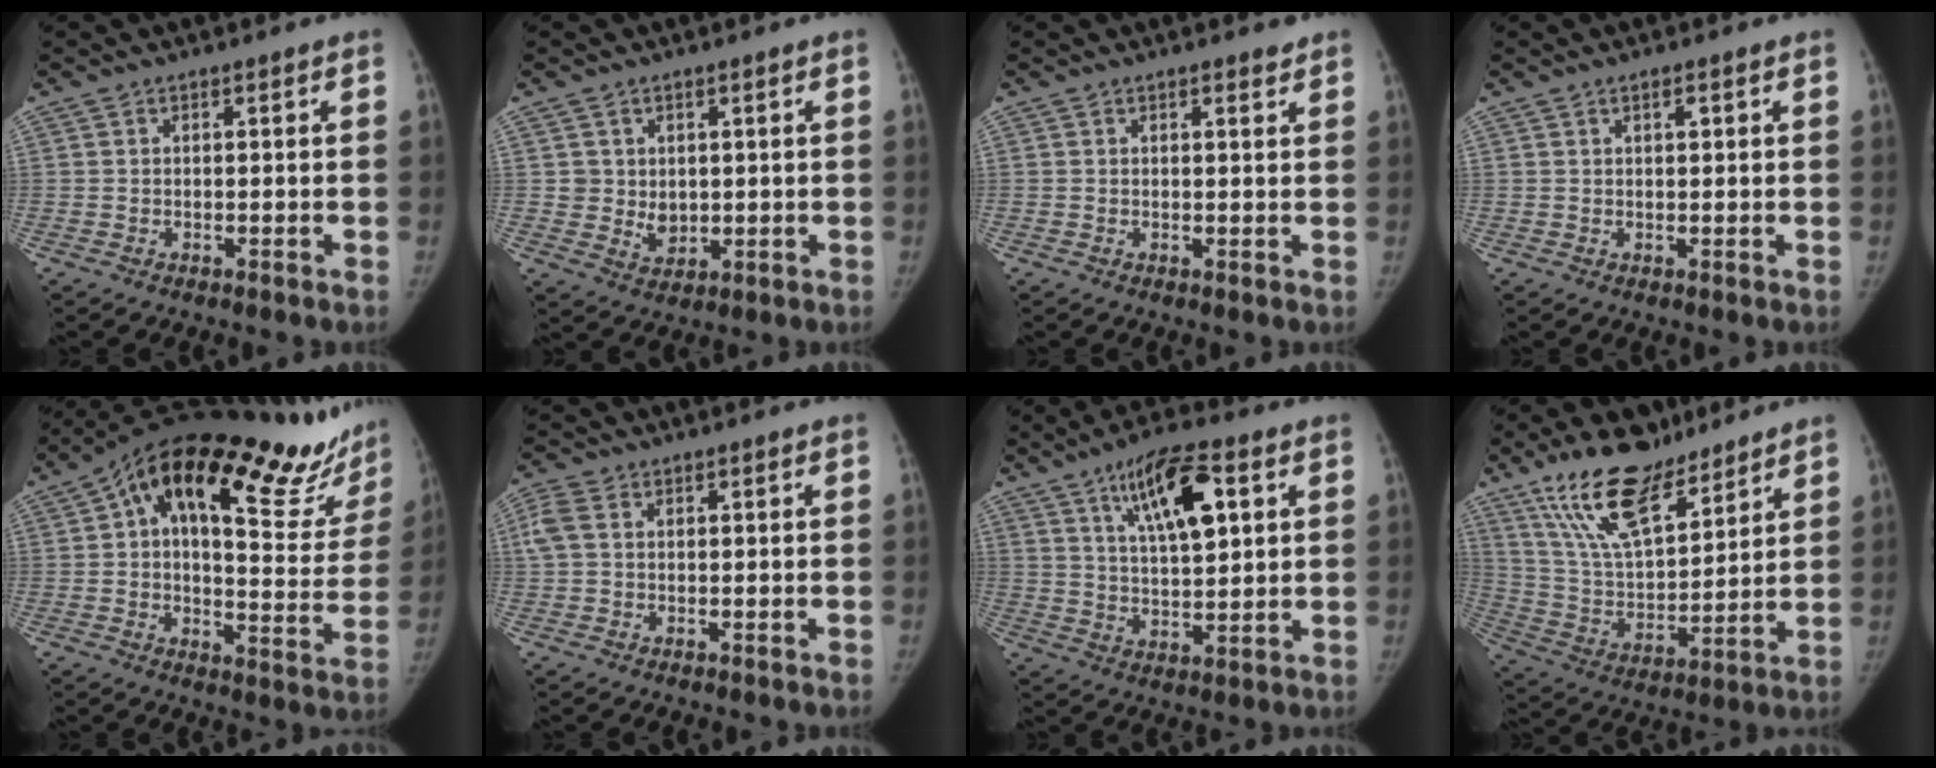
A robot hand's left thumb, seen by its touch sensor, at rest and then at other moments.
{"total": 4.1, "force": [0.8, 3.7, 1.5], "torque": [-0.008, -0.012, 0.025]}
{"total": 1.5, "force": [1.2, 0.3, 0.8], "torque": [-0.009, -0.008, 0.017]}
{"total": 1.5, "force": [0.8, 0.5, 1.2], "torque": [-0.017, -0.002, 0.012]}
{"total": 30.7, "force": [20.4, 10.6, 20.3], "torque": [-0.264, -0.041, 0.268]}
{"total": 3.6, "force": [1.0, 2.3, 2.5], "torque": [-0.080, 0.013, 0.020]}
{"total": 13.5, "force": [5.7, 4.8, 11.2], "torque": [-0.167, -0.013, 0.098]}
{"total": 19.0, "force": [13.4, 7.6, 11.2], "torque": [-0.167, -0.065, 0.251]}